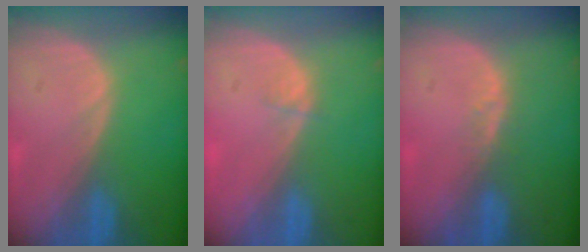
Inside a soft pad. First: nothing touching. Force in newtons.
{"total": 0.8, "press": 0.7, "slide": 0.4}
{"total": 1.9, "press": 1.4, "slide": 1.3}